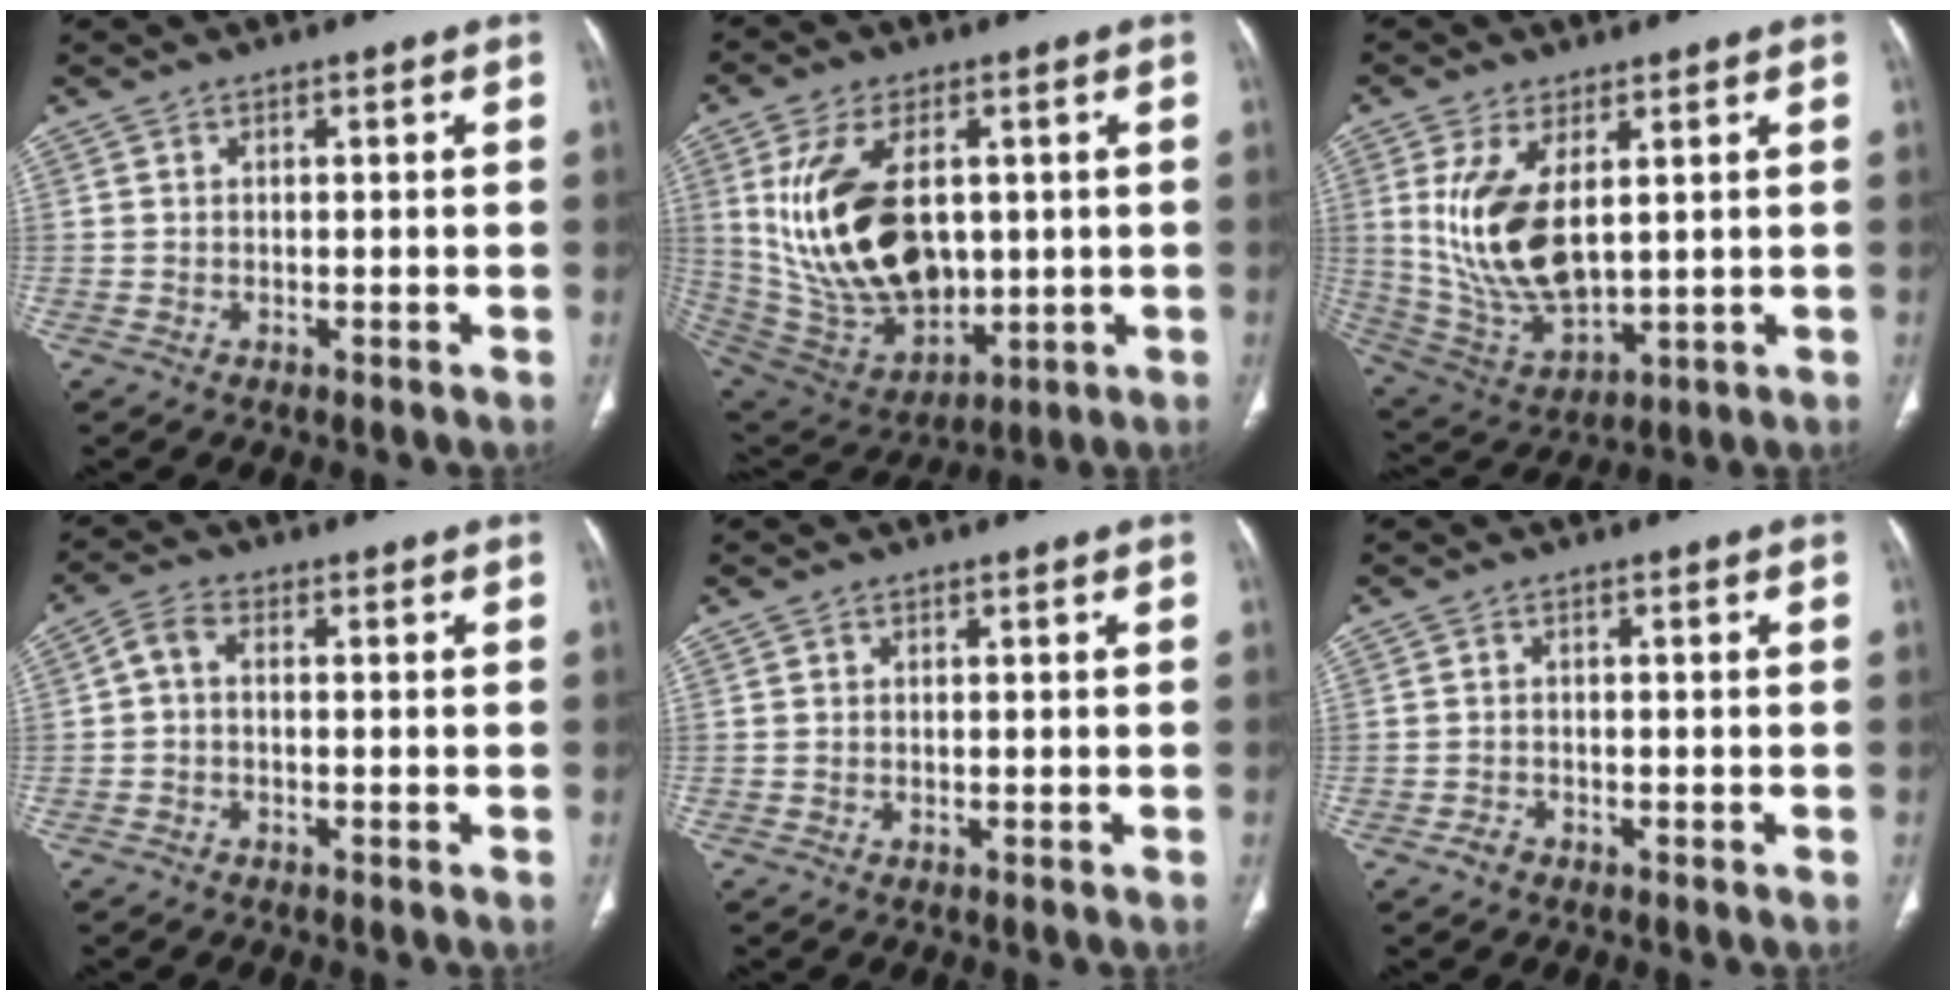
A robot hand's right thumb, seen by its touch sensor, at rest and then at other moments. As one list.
[{"total": 21.6, "force": [2.6, 13.0, 17.0], "torque": [-0.311, -0.018, 0.075]}, {"total": 14.5, "force": [3.0, 7.2, 12.2], "torque": [-0.240, -0.021, 0.081]}, {"total": 3.1, "force": [-0.4, 1.8, 2.5], "torque": [-0.047, 0.014, -0.015]}, {"total": 0.0}, {"total": 1.4, "force": [-1.1, 0.9, 0.4], "torque": [-0.010, 0.008, -0.020]}]